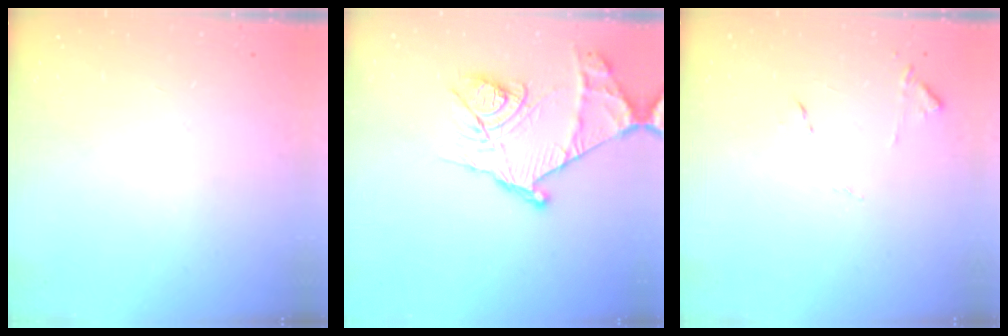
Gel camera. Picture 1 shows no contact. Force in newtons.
{"total": 18.9, "press": 18.8, "slide": 1.6}
{"total": 8.2, "press": 8.2, "slide": 0.6}